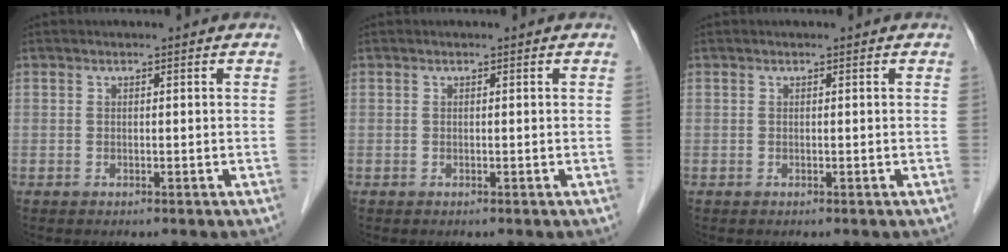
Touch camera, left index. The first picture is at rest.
{"total": 0.0}
{"total": 0.0}